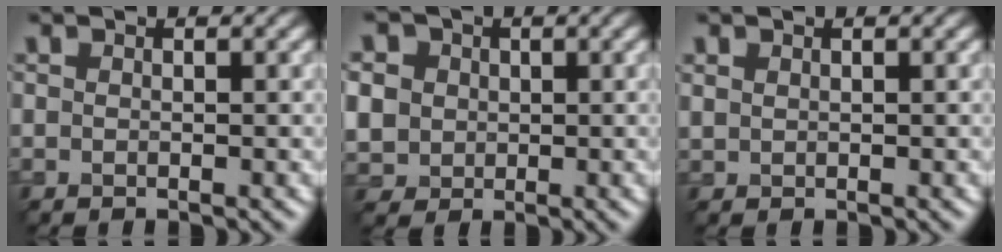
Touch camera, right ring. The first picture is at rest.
{"total": 7.6, "force": [1.9, 6.6, 3.2], "torque": [-0.084, 0.022, 0.017]}
{"total": 0.6, "force": [0.4, 0.4, 0.2], "torque": [-0.004, -0.002, 0.014]}